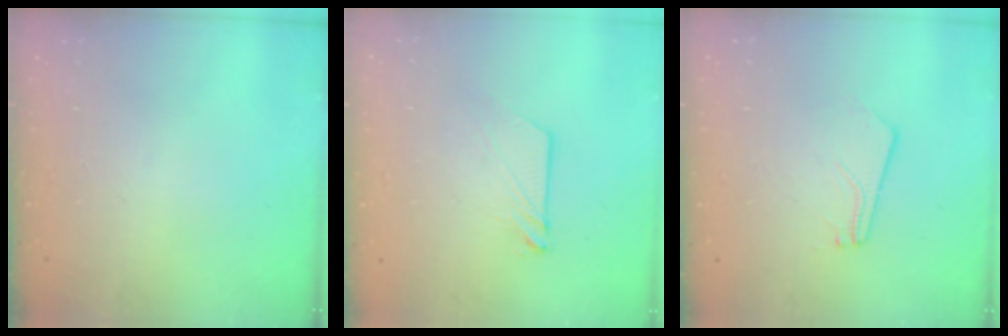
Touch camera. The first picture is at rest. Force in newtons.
{"total": 5.6, "press": 5.6, "slide": 0.3}
{"total": 2.7, "press": 2.7, "slide": 0.4}